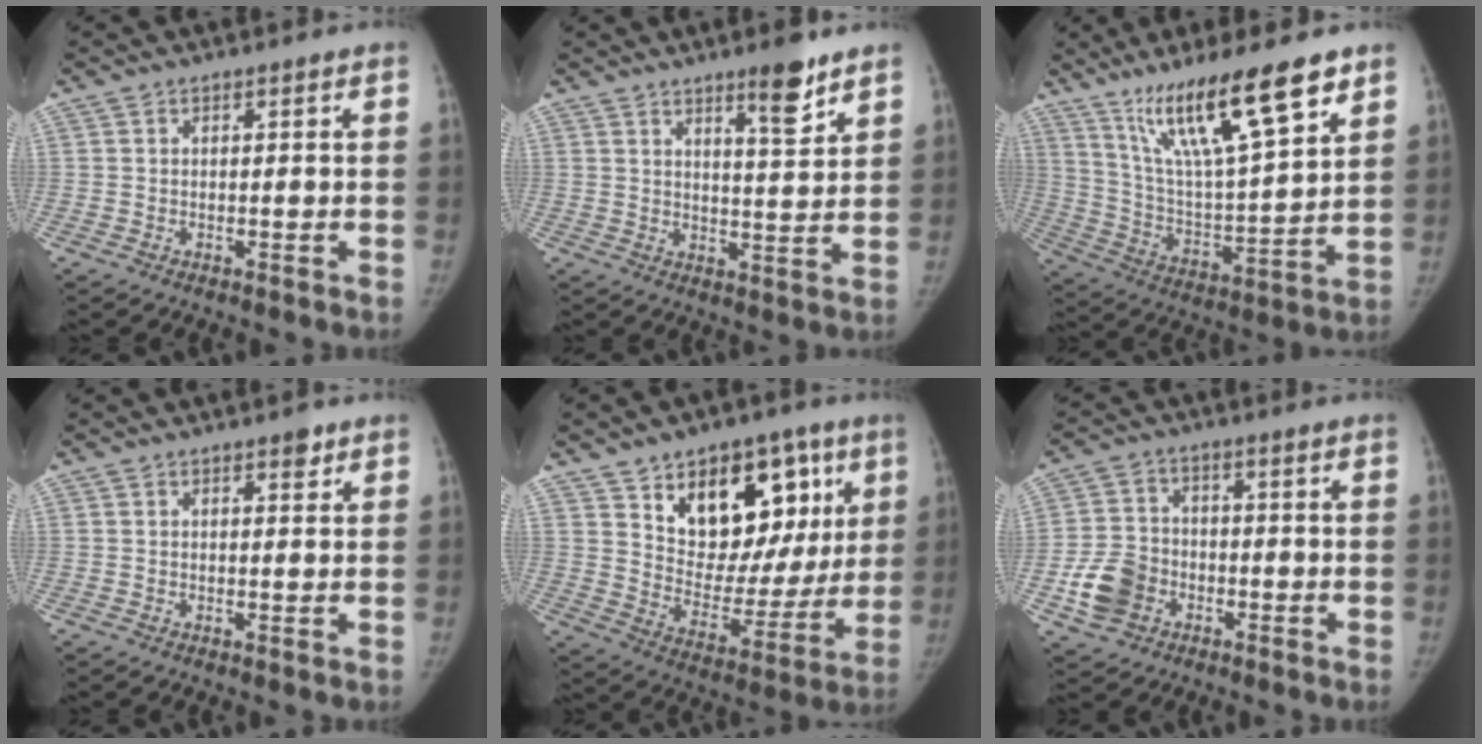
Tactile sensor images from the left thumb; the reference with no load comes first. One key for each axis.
{"total": 7.2, "fx": 5.0, "fy": 1.3, "fz": 5.0, "tx": -0.065, "ty": -0.038, "tz": 0.076}
{"total": 20.2, "fx": 13.0, "fy": 3.4, "fz": 15.1, "tx": -0.243, "ty": -0.054, "tz": 0.235}
{"total": 1.8, "fx": 1.2, "fy": 0.9, "fz": 1.1, "tx": -0.006, "ty": -0.005, "tz": 0.014}
{"total": 21.7, "fx": 9.6, "fy": 13.2, "fz": 14.2, "tx": -0.141, "ty": -0.031, "tz": 0.151}
{"total": 8.5, "fx": -3.1, "fy": 6.9, "fz": 4.0, "tx": -0.064, "ty": 0.017, "tz": -0.057}